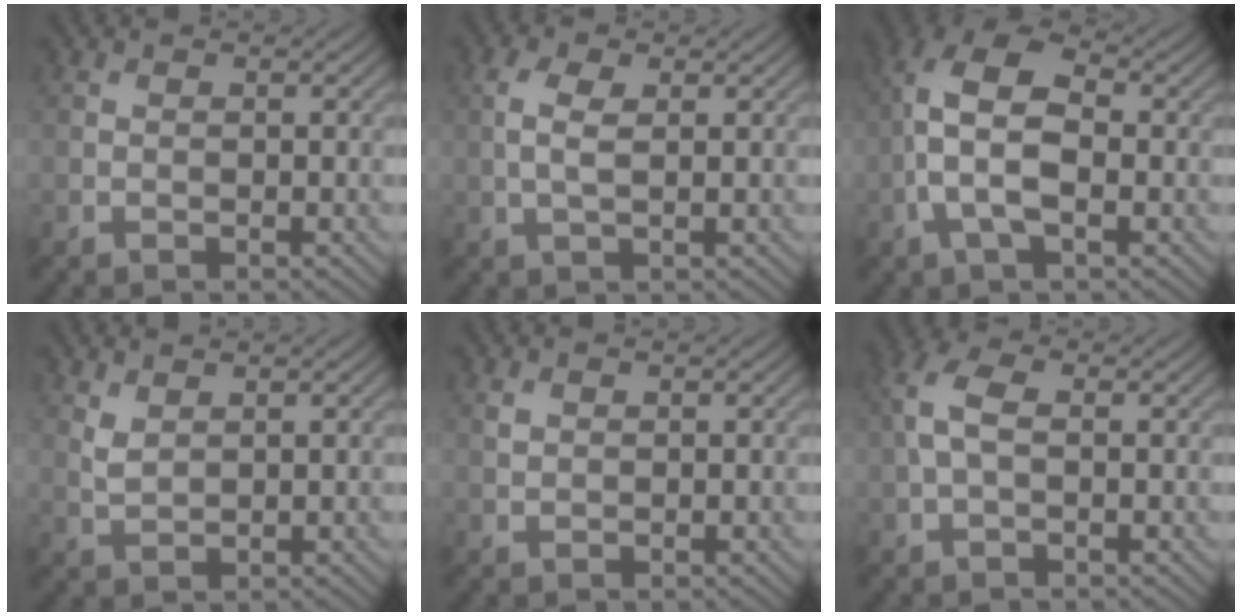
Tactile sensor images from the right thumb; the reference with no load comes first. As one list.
[{"total": 3.2, "force": [0.5, 1.4, 2.8], "torque": [-0.070, 0.001, 0.008]}, {"total": 9.5, "force": [-0.8, 5.0, 8.0], "torque": [-0.178, 0.015, -0.027]}, {"total": 1.8, "force": [1.4, 0.7, 1.0], "torque": [-0.030, -0.002, 0.034]}, {"total": 0.8, "force": [0.6, 0.5, 0.3], "torque": [-0.009, -0.002, 0.014]}, {"total": 4.4, "force": [0.5, 2.3, 3.8], "torque": [-0.097, 0.014, 0.003]}]